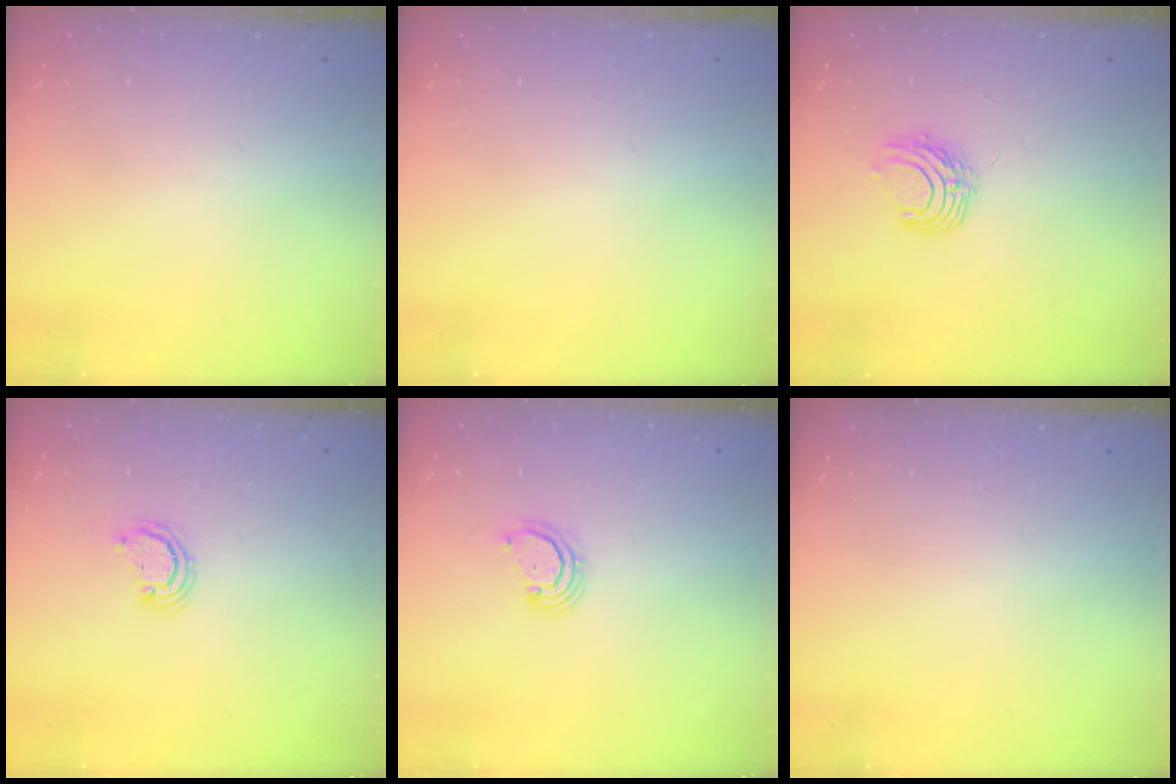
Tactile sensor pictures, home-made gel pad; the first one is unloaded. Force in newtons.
{"total": 0.0}
{"total": 6.9, "press": 6.9, "slide": 0.6}
{"total": 2.6, "press": 2.5, "slide": 0.2}
{"total": 2.7, "press": 2.7, "slide": 0.3}
{"total": 0.0}